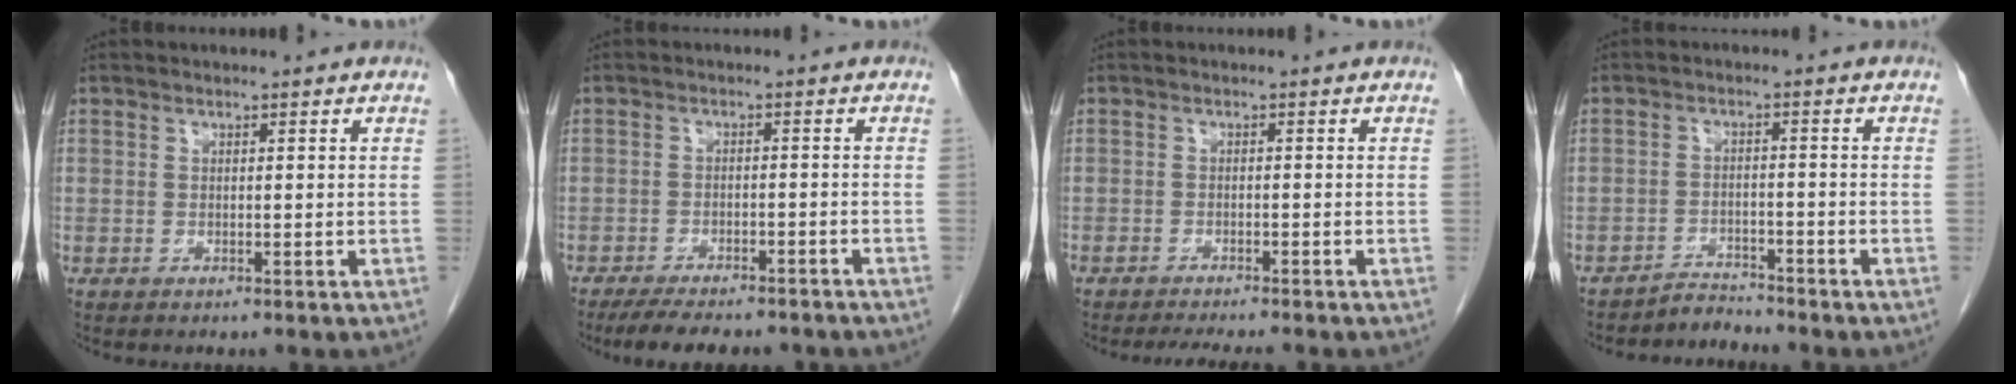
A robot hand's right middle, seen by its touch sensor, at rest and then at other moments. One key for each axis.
{"total": 11.1, "fx": -9.6, "fy": 2.4, "fz": 4.9, "tx": -0.071, "ty": -0.006, "tz": -0.132}
{"total": 5.4, "fx": -4.8, "fy": 0.6, "fz": 2.4, "tx": -0.028, "ty": -0.008, "tz": -0.069}
{"total": 2.6, "fx": -2.6, "fy": 0.0, "fz": -0.7, "tx": 0.018, "ty": -0.010, "tz": -0.043}